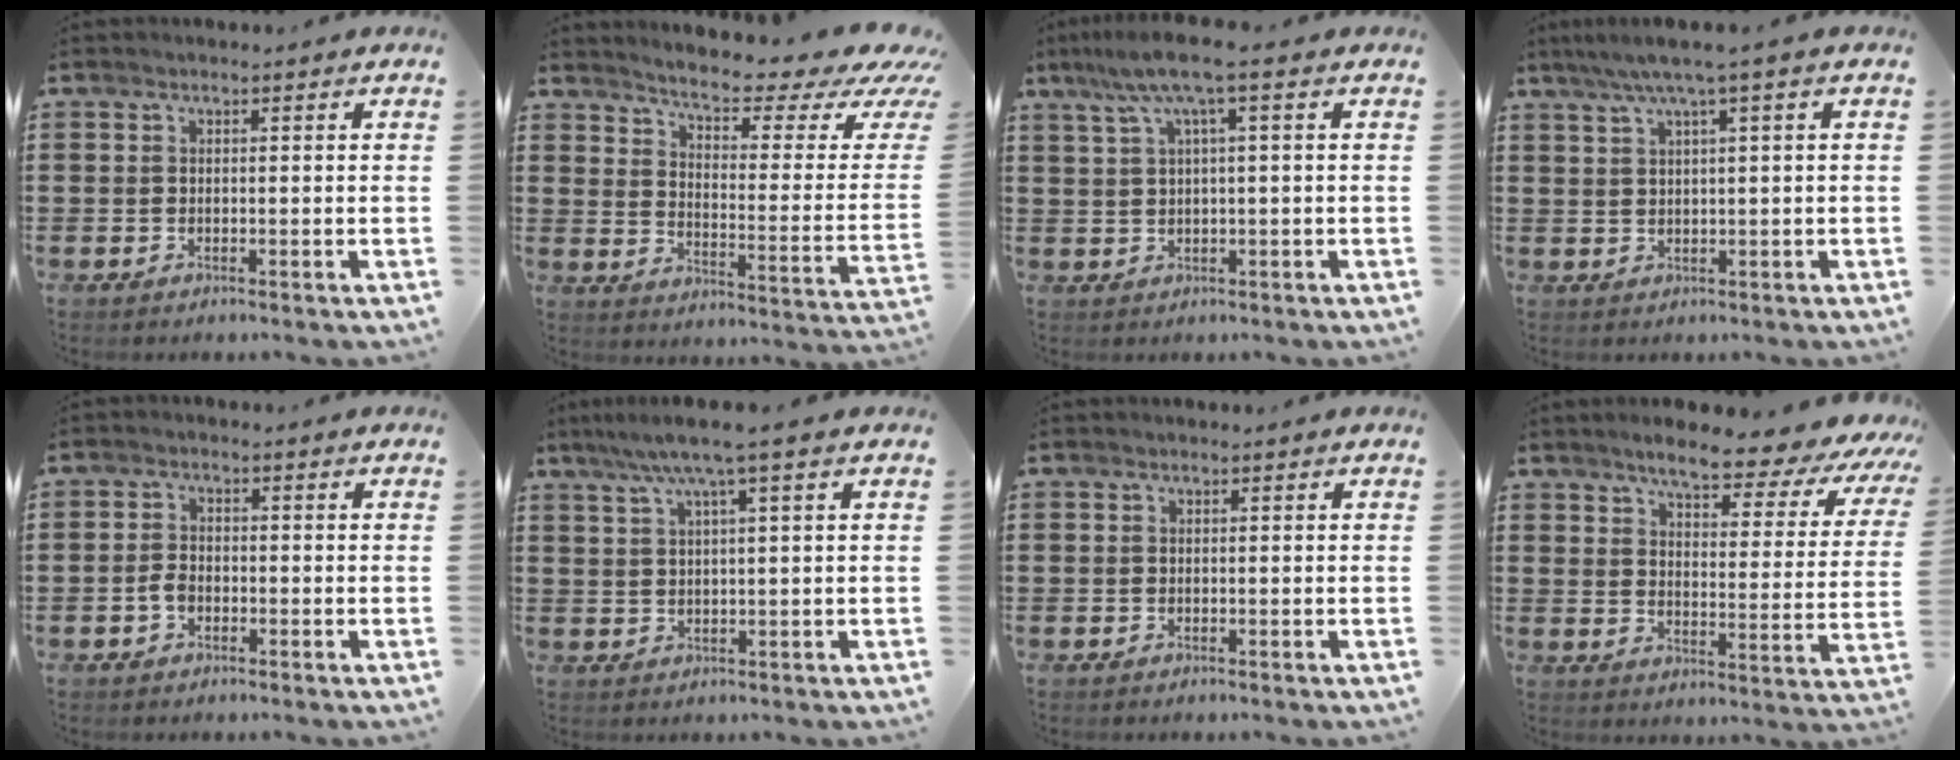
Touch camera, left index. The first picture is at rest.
{"total": 5.1, "force": [3.9, 0.7, 3.3], "torque": [-0.065, -0.037, 0.055]}
{"total": 6.0, "force": [2.2, 0.2, 5.6], "torque": [-0.120, -0.001, 0.033]}
{"total": 3.1, "force": [1.5, -0.3, 2.8], "torque": [-0.056, -0.002, 0.023]}
{"total": 2.3, "force": [-0.7, 1.5, 1.7], "torque": [-0.048, -0.003, -0.018]}
{"total": 4.9, "force": [2.7, -0.3, 4.1], "torque": [-0.086, -0.001, 0.044]}
{"total": 0.0}
{"total": 7.0, "force": [5.9, 0.9, 3.6], "torque": [-0.072, -0.041, 0.092]}